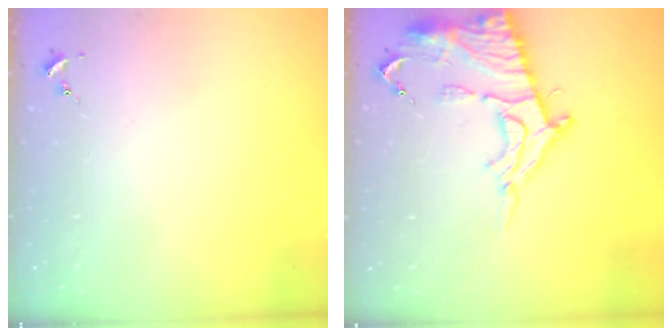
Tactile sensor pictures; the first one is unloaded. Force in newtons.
{"total": 16.6, "press": 16.5, "slide": 1.5}